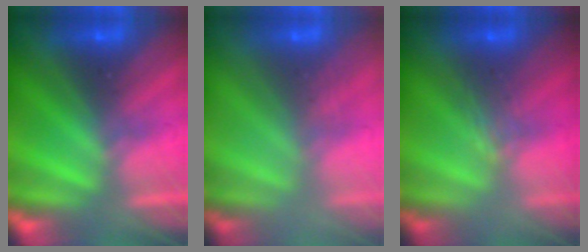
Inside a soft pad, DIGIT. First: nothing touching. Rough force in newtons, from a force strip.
{"total": 2.9}
{"total": 2.9}